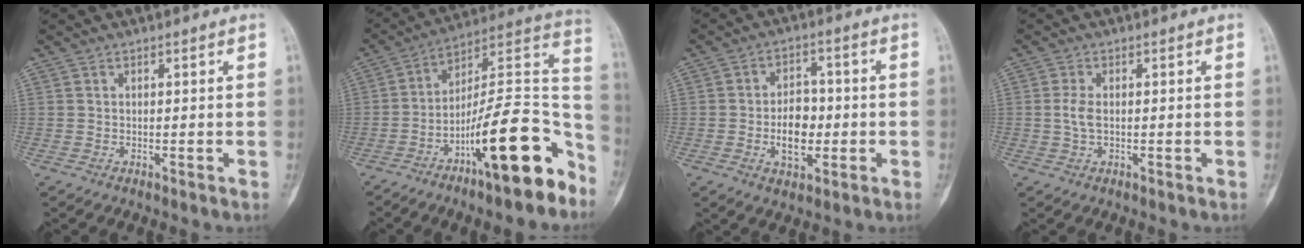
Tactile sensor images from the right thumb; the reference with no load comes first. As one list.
[{"total": 21.3, "force": [-11.1, 5.4, 17.4], "torque": [-0.240, 0.086, -0.181]}, {"total": 8.2, "force": [-1.4, 5.3, 6.1], "torque": [-0.074, 0.011, -0.025]}, {"total": 2.5, "force": [0.0, 1.3, 2.2], "torque": [-0.052, 0.004, -0.003]}]